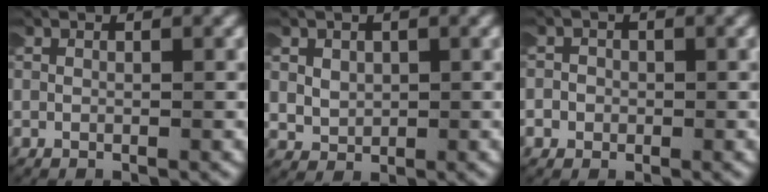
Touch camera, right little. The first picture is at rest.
{"total": 1.8, "force": [0.5, 1.6, 0.6], "torque": [-0.031, -0.006, 0.018]}
{"total": 2.9, "force": [-0.8, 2.7, 0.2], "torque": [-0.015, 0.004, -0.027]}